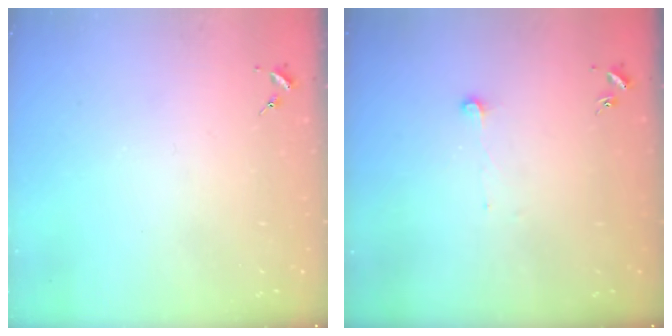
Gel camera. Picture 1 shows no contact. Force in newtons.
{"total": 3.5, "press": 3.5, "slide": 0.3}